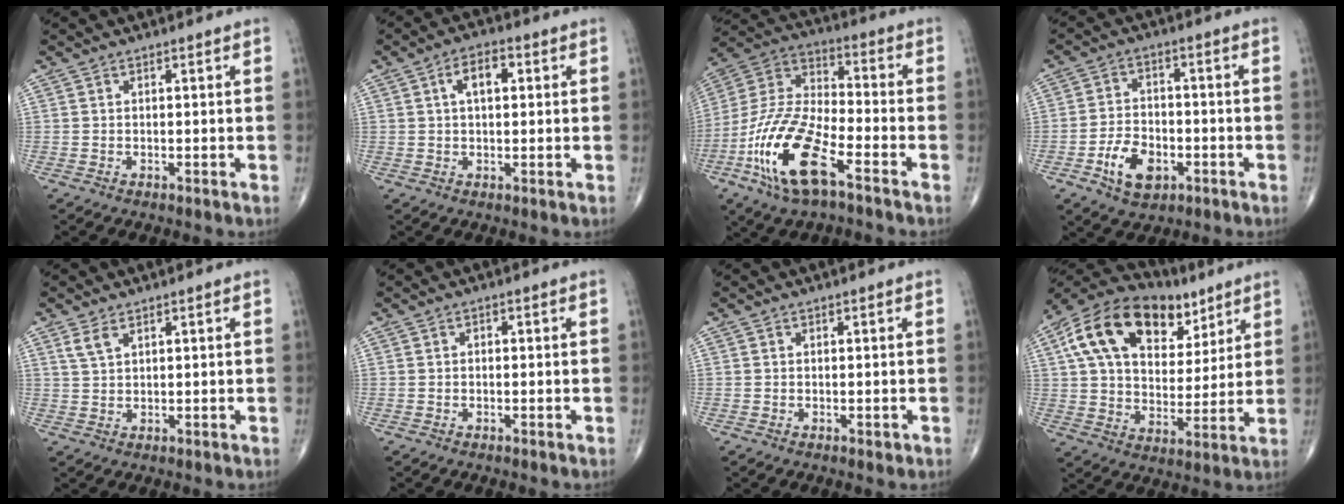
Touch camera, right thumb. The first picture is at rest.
{"total": 5.4, "force": [1.3, 2.9, 4.3], "torque": [-0.067, 0.012, 0.016]}
{"total": 18.5, "force": [-8.9, 6.7, 14.8], "torque": [-0.312, 0.037, -0.172]}
{"total": 9.4, "force": [-3.9, 5.7, 6.3], "torque": [-0.100, 0.017, -0.070]}
{"total": 2.7, "force": [1.7, 1.2, 1.7], "torque": [-0.038, -0.001, 0.042]}
{"total": 0.5, "force": [0.0, 0.4, 0.3], "torque": [-0.001, 0.002, -0.006]}
{"total": 0.6, "force": [0.0, 0.5, 0.4], "torque": [-0.003, -0.001, 0.000]}
{"total": 22.8, "force": [10.6, 14.0, 14.6], "torque": [-0.232, 0.000, 0.176]}